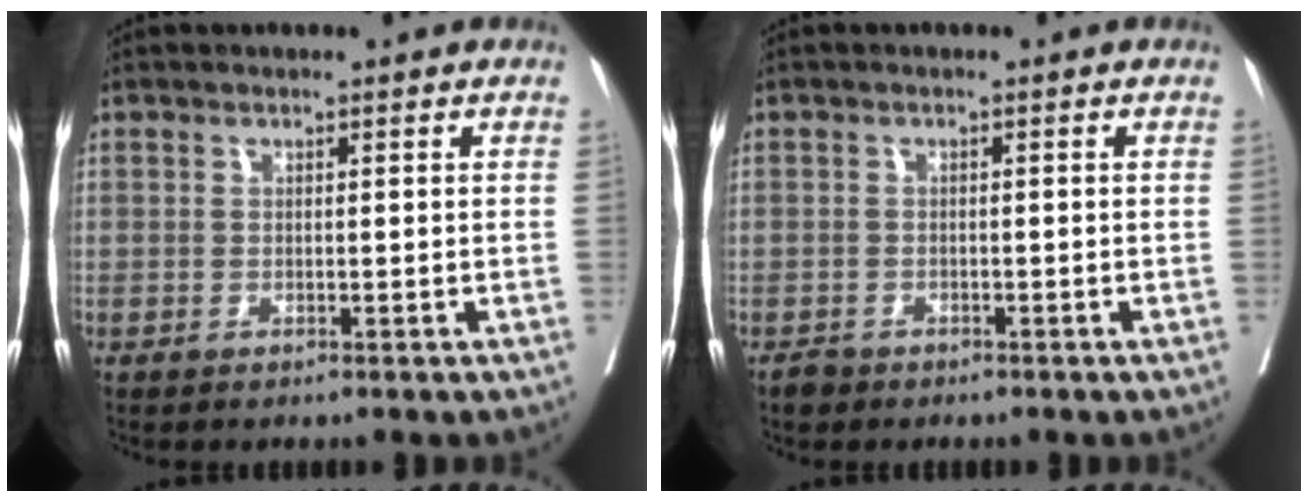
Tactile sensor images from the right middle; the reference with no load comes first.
{"total": 1.4, "force": [-1.1, 0.8, 0.2], "torque": [-0.007, 0.001, -0.019]}